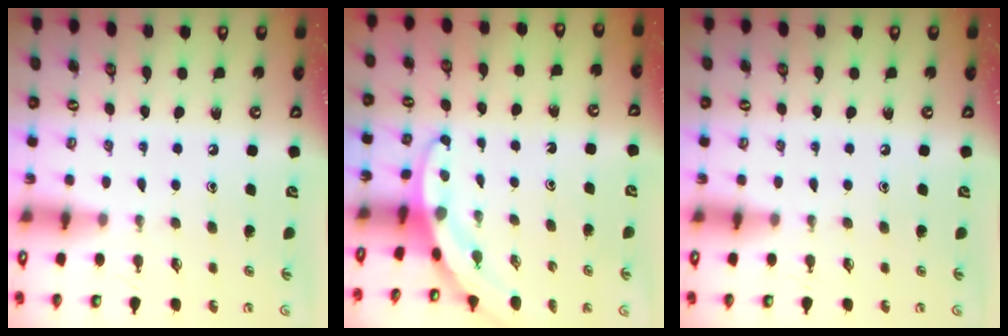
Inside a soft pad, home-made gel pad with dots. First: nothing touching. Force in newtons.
{"total": 2.9, "press": 2.9, "slide": 0.1}
{"total": 0.0}